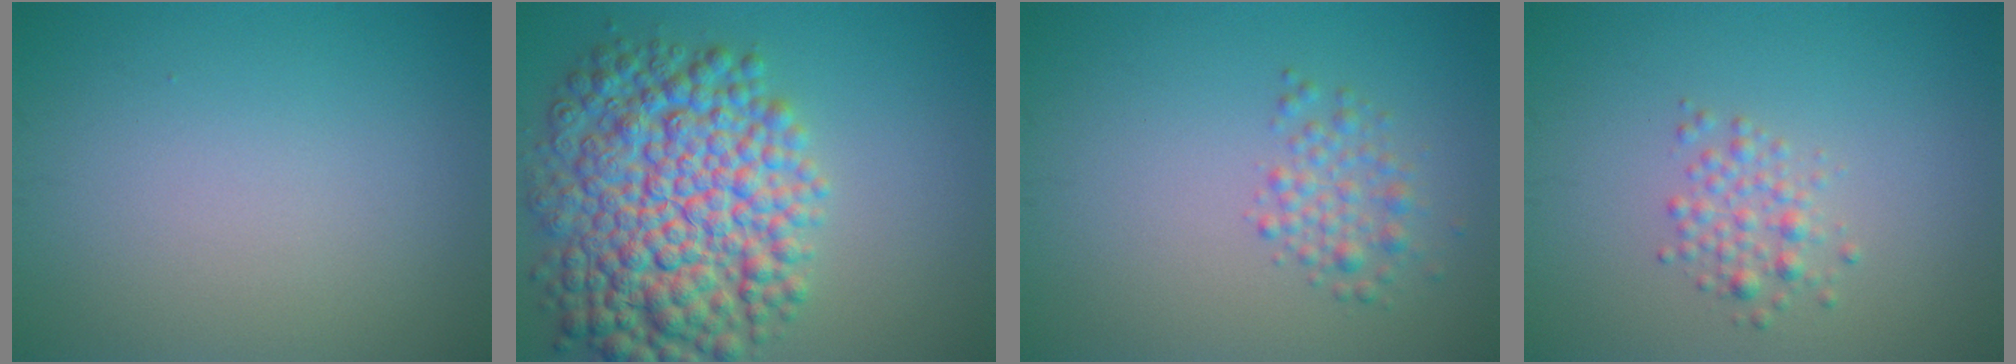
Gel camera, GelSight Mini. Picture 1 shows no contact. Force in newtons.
{"total": 11.3, "press": 11.3, "slide": 0.1}
{"total": 2.2, "press": 2.2, "slide": 0.1}
{"total": 1.9, "press": 1.9, "slide": 0.1}